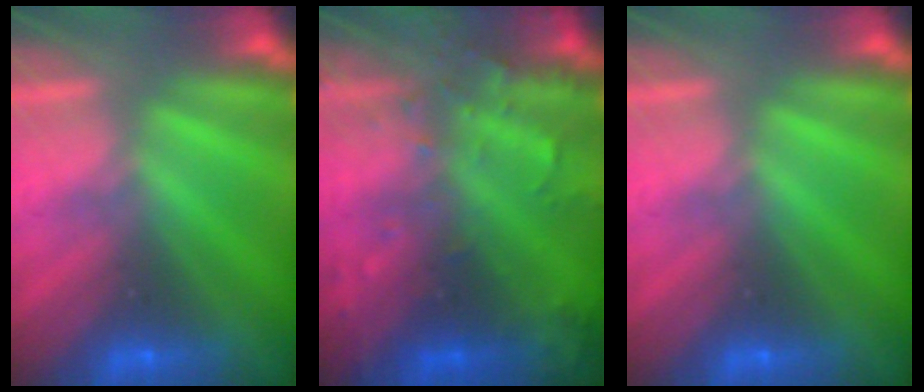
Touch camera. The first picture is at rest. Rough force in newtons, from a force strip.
{"total": 8.3}
{"total": 0.0}